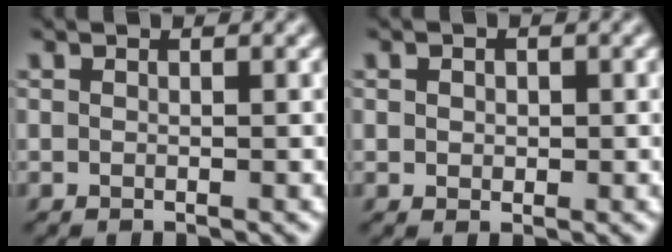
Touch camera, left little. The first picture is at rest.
{"total": 1.2, "force": [0.2, 1.0, 0.6], "torque": [-0.010, 0.008, -0.001]}